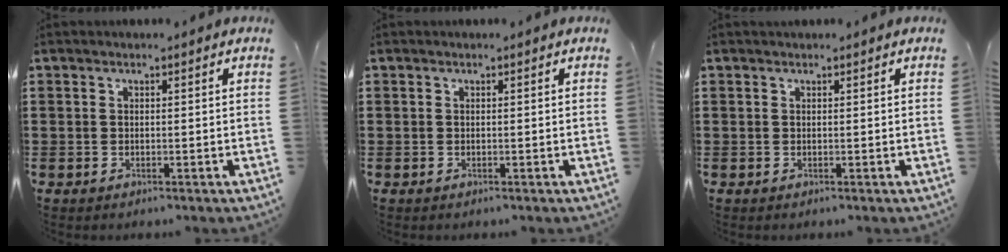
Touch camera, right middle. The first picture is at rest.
{"total": 0.0}
{"total": 0.0}